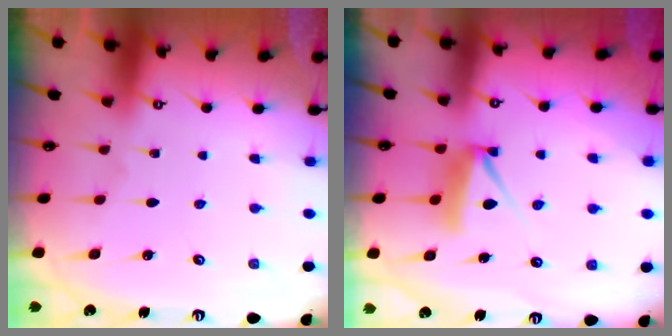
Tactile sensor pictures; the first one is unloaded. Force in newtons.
{"total": 7.5, "press": 7.5, "slide": 0.7}